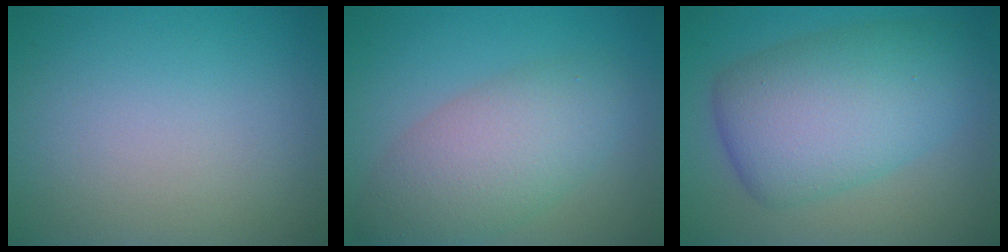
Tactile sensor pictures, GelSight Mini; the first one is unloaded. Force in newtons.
{"total": 6.0, "press": 6.0, "slide": 0.2}
{"total": 8.8, "press": 8.8, "slide": 0.2}